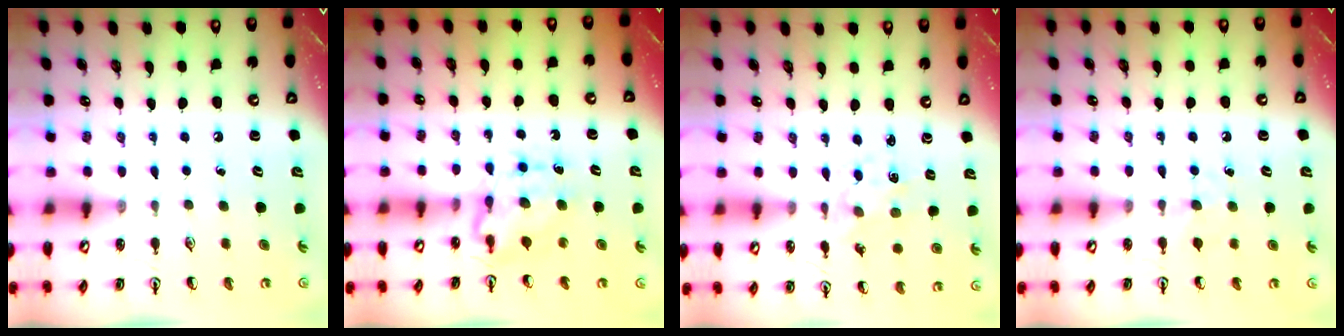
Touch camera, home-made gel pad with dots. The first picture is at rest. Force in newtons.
{"total": 6.9, "press": 6.8, "slide": 0.6}
{"total": 2.4, "press": 2.4, "slide": 0.4}
{"total": 5.4, "press": 5.3, "slide": 0.7}